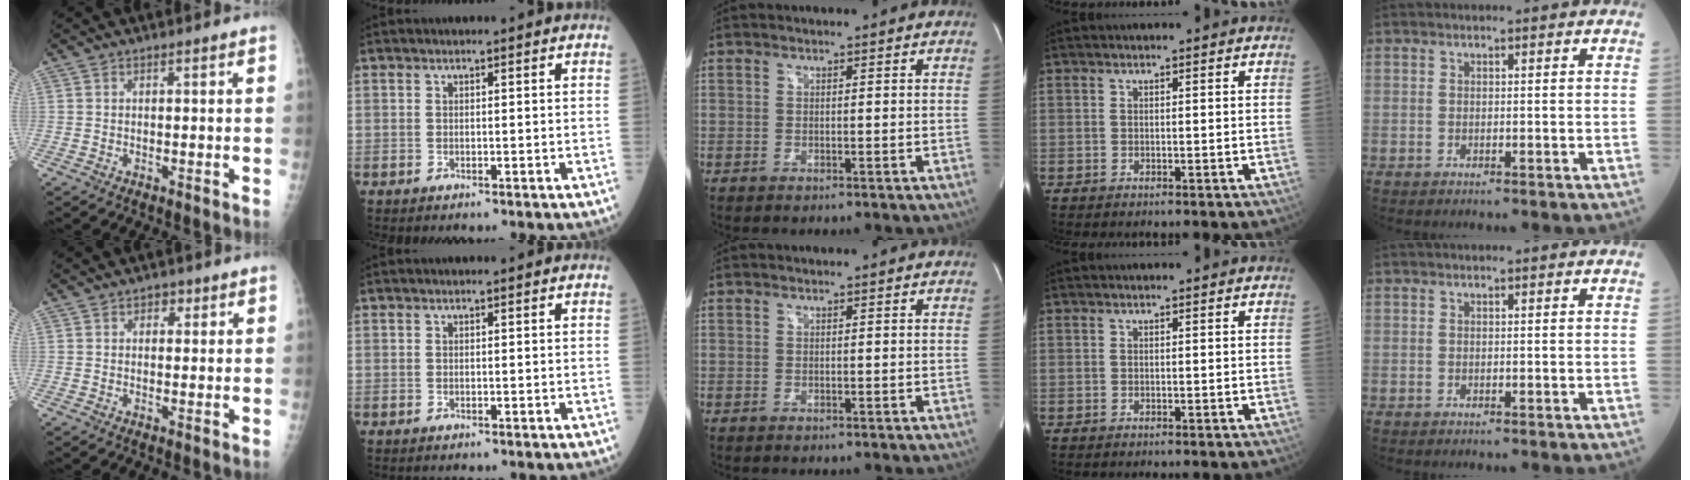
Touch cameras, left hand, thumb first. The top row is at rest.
{"thumb": {"total": 2.4, "force": [1.1, 1.8, 1.2], "torque": [0.003, -0.002, 0.012]}}